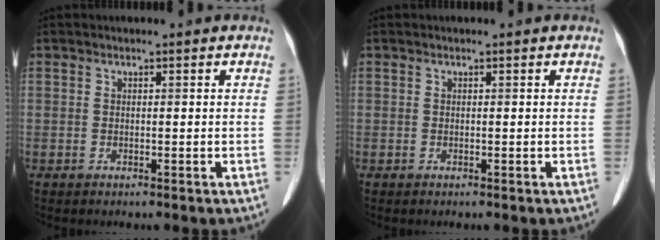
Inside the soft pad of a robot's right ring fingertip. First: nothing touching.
{"total": 0.0}